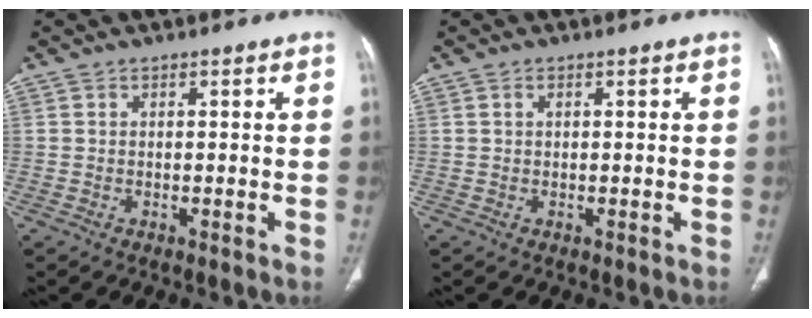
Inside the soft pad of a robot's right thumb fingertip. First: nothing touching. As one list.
[{"total": 0.7, "force": [0.3, 0.4, 0.5], "torque": [-0.011, 0.004, 0.005]}]